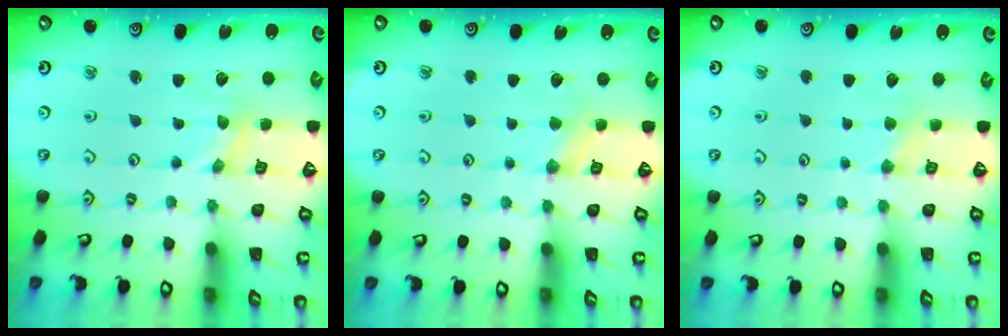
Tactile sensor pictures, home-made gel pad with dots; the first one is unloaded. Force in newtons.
{"total": 2.8, "press": 2.7, "slide": 0.6}
{"total": 2.7, "press": 2.6, "slide": 0.4}